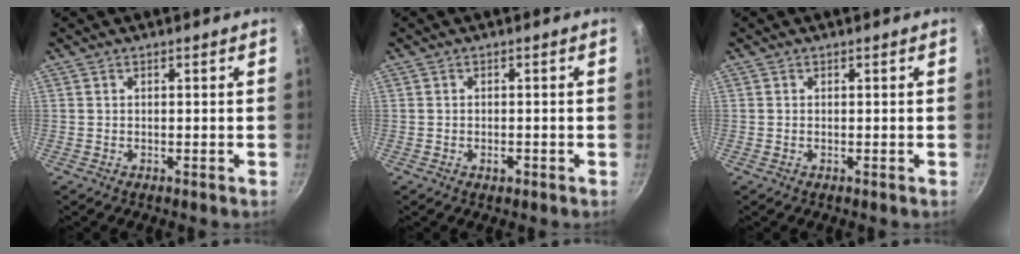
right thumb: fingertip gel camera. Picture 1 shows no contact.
{"total": 1.5, "force": [-0.7, 0.9, 1.0], "torque": [-0.012, 0.005, -0.011]}
{"total": 0.0}